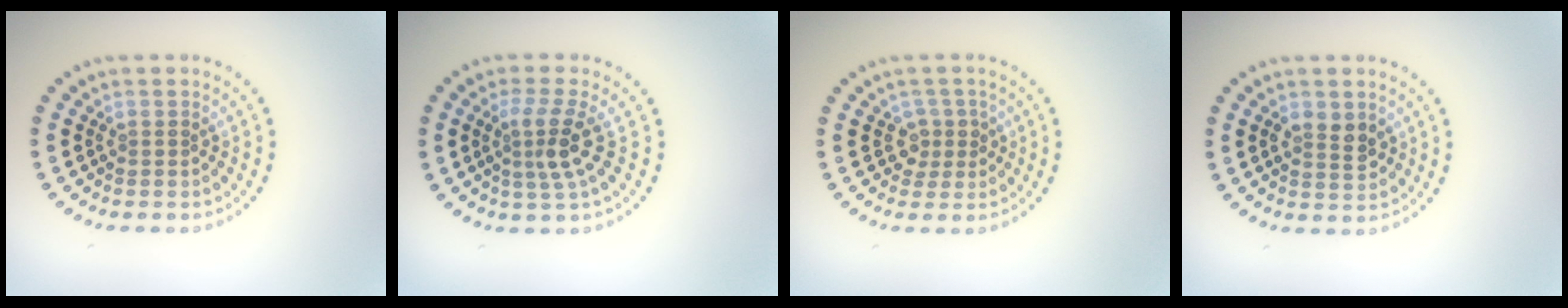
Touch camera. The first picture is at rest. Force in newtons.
{"total": 3.0, "press": 2.3, "slide": 2.0}
{"total": 2.0, "press": 1.6, "slide": 1.2}
{"total": 2.2, "press": 2.2, "slide": 0.4}